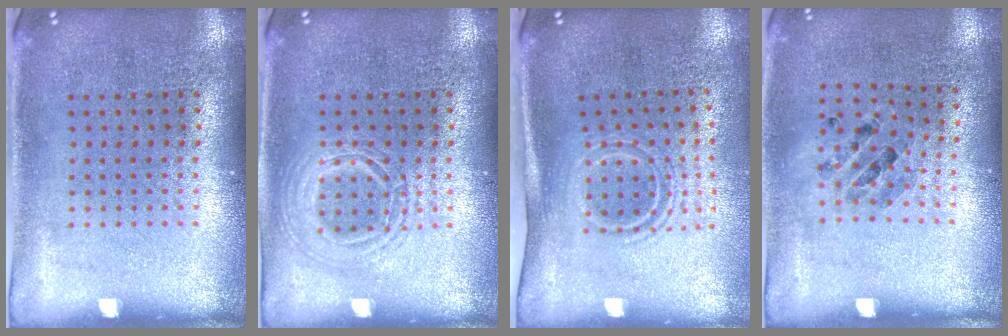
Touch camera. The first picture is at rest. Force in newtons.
{"total": 2.3, "press": 2.3, "slide": 0.2}
{"total": 1.6, "press": 1.0, "slide": 1.2}
{"total": 0.9, "press": 0.8, "slide": 0.2}